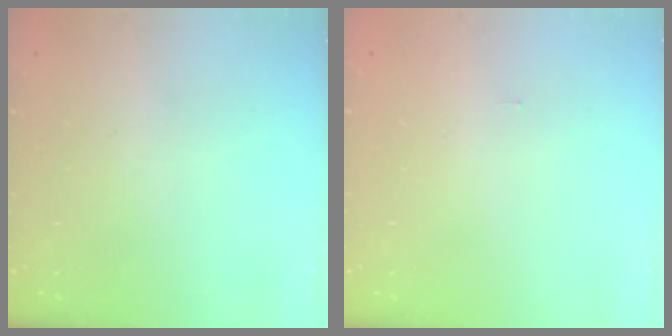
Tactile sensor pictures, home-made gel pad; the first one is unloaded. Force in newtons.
{"total": 6.0, "press": 0.9, "slide": 5.9}